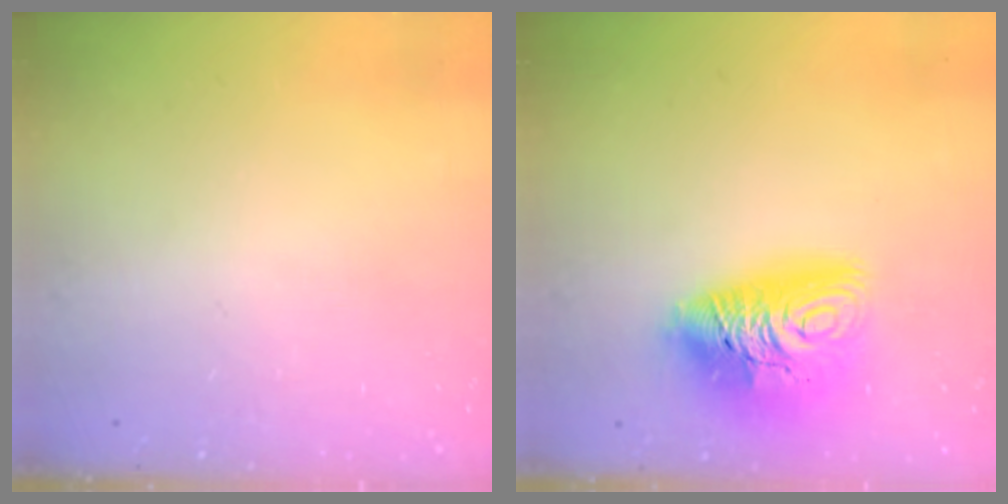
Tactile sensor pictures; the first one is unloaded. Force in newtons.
{"total": 15.5, "press": 15.5, "slide": 1.6}